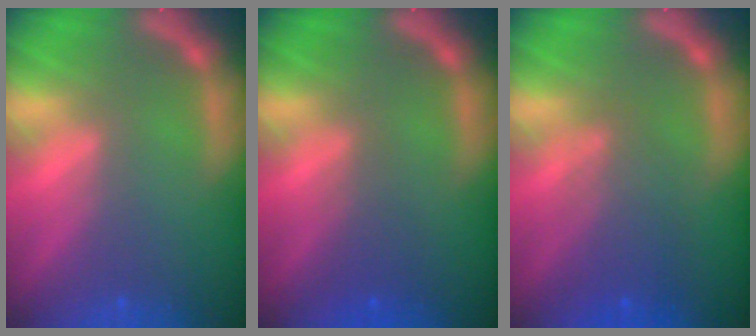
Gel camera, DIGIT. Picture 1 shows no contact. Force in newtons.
{"total": 2.0}
{"total": 4.1}